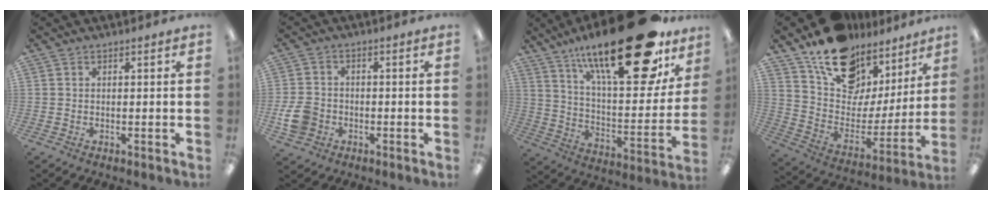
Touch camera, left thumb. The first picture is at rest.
{"total": 7.2, "force": [-2.1, 5.8, 3.6], "torque": [-0.076, 0.012, -0.040]}
{"total": 30.2, "force": [19.9, 9.7, 20.6], "torque": [-0.309, -0.124, 0.321]}
{"total": 17.1, "force": [12.7, 9.6, 6.3], "torque": [-0.117, -0.091, 0.230]}